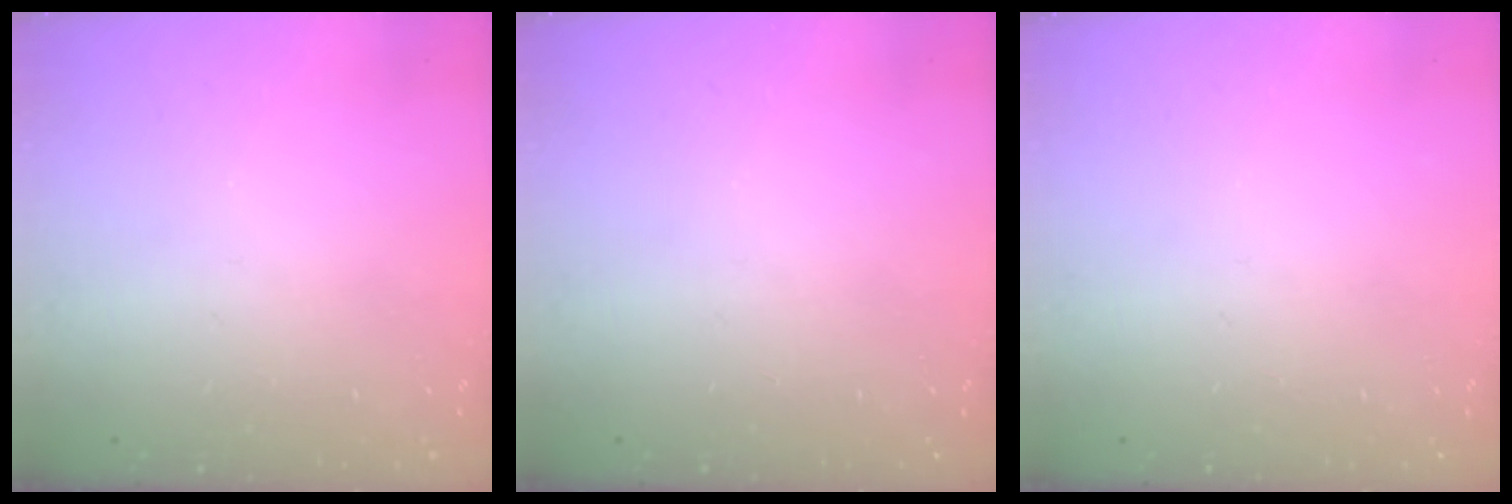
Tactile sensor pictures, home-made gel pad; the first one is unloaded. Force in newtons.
{"total": 0.0}
{"total": 0.0}